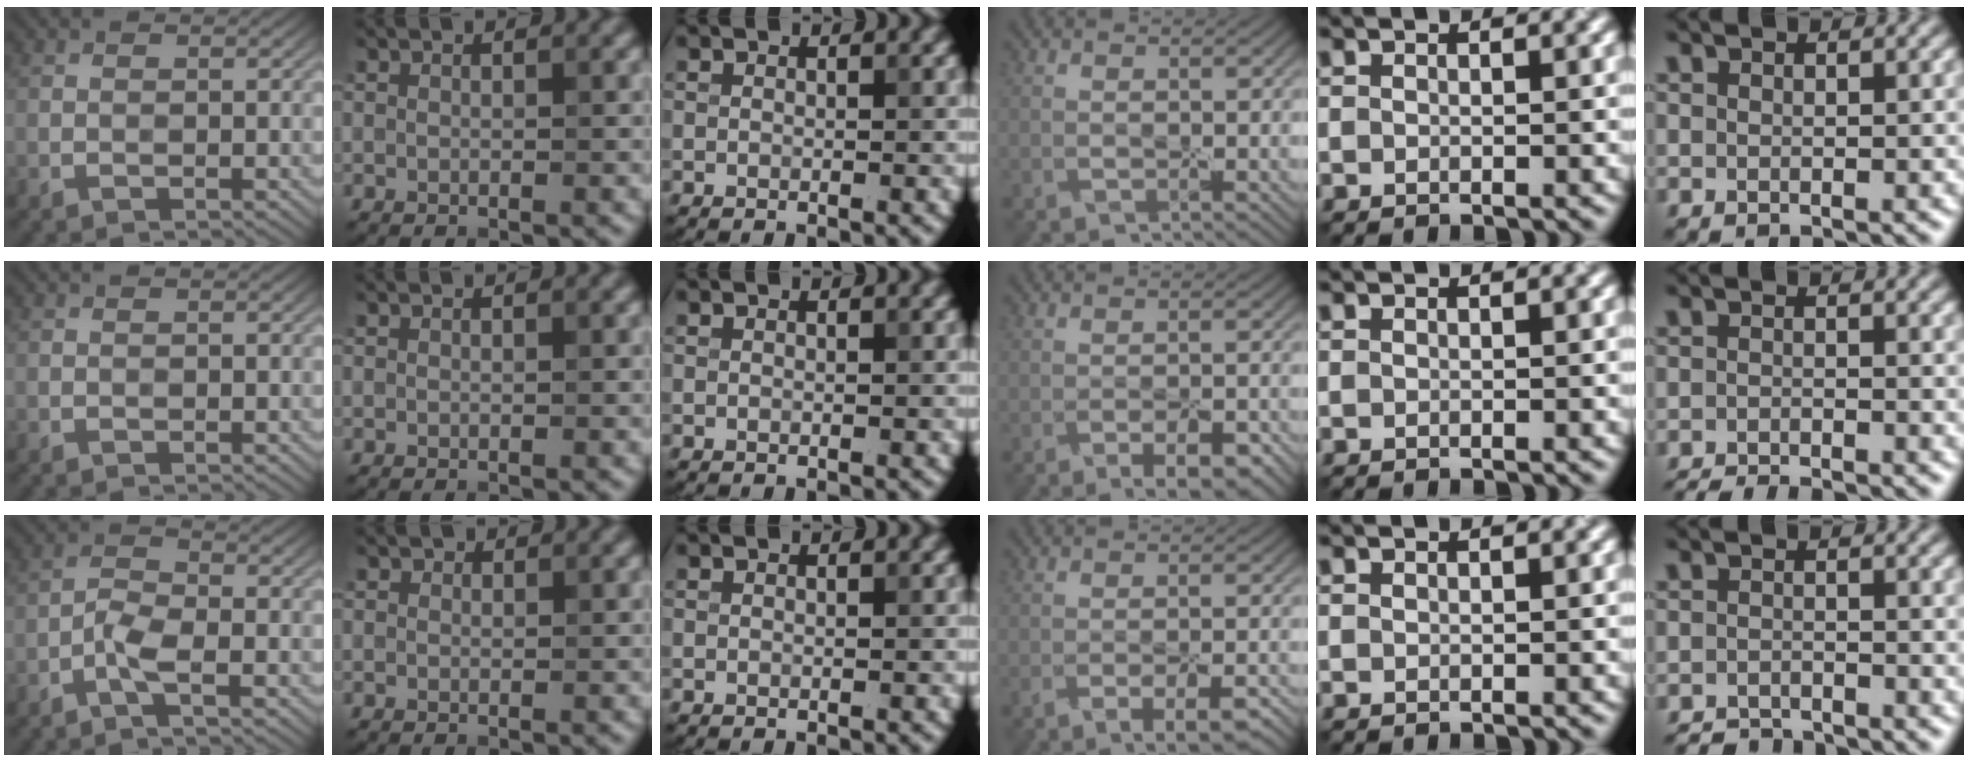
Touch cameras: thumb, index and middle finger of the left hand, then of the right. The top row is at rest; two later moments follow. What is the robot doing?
{"motion": "peel", "object": "small bumper sticker"}